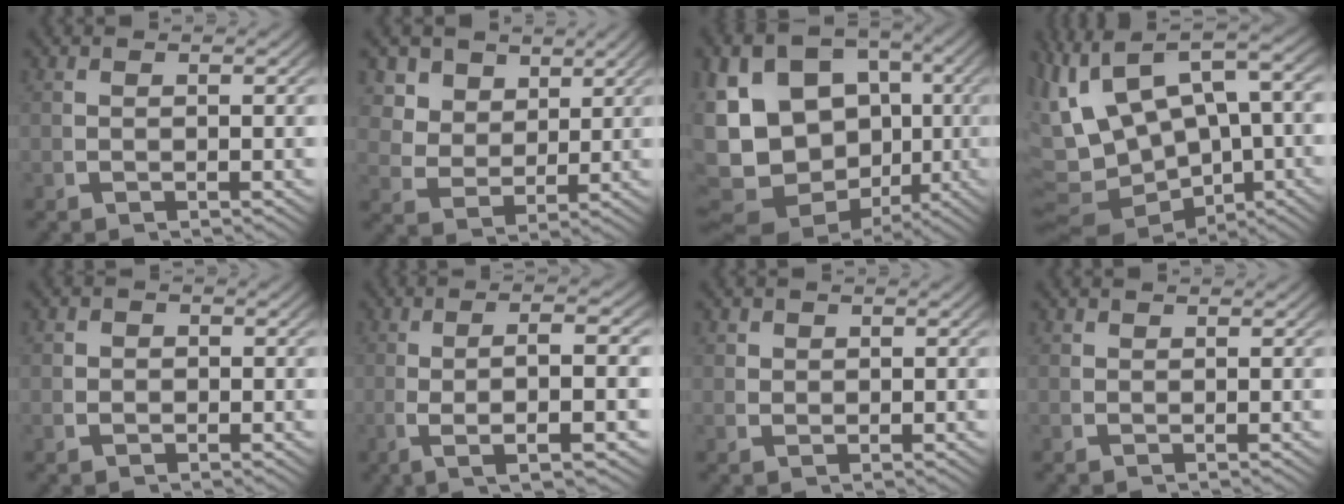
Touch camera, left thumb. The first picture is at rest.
{"total": 7.0, "force": [2.4, 5.5, 3.6], "torque": [-0.091, -0.029, 0.052]}
{"total": 17.4, "force": [-1.2, 13.9, 10.5], "torque": [-0.229, -0.056, -0.002]}
{"total": 13.0, "force": [-0.2, 9.3, 9.1], "torque": [-0.180, -0.034, 0.019]}
{"total": 1.3, "force": [0.0, 1.2, 0.5], "torque": [-0.011, -0.004, 0.001]}
{"total": 7.4, "force": [-0.8, 1.8, 7.2], "torque": [-0.136, -0.006, -0.001]}
{"total": 1.4, "force": [0.7, 1.0, 0.6], "torque": [-0.014, -0.009, 0.021]}
{"total": 0.6, "force": [0.6, 0.2, 0.0], "torque": [-0.002, -0.005, 0.017]}